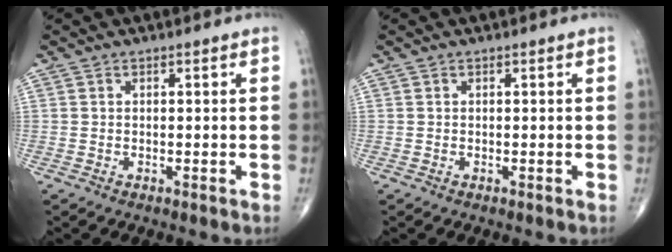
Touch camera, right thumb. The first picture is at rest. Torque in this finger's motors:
{"motor_torque": [0.02, 0.02, -0.03, 0.03, 0.00]}